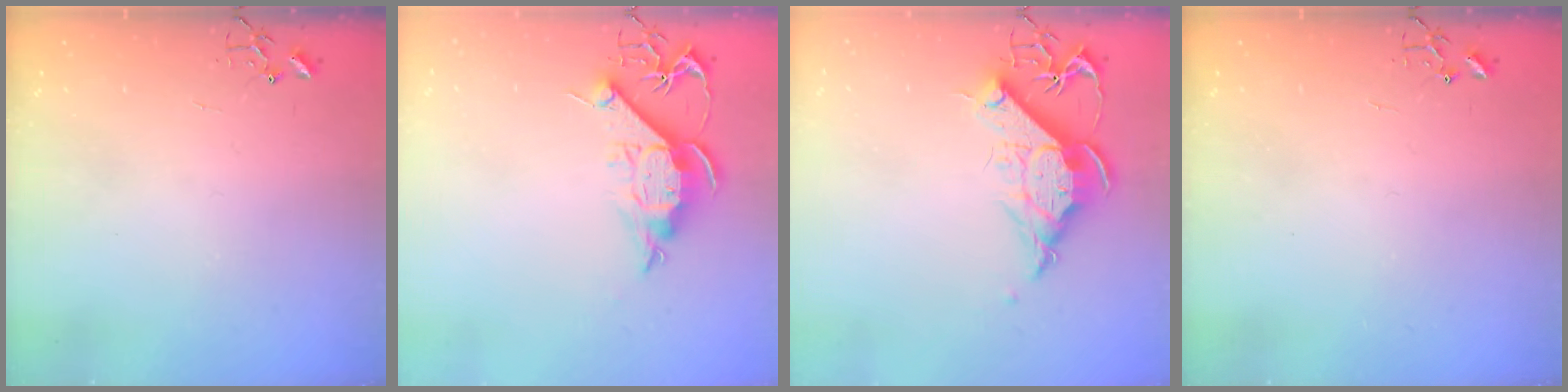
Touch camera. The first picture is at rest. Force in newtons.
{"total": 10.6, "press": 10.6, "slide": 0.4}
{"total": 12.9, "press": 12.8, "slide": 1.5}
{"total": 0.0}